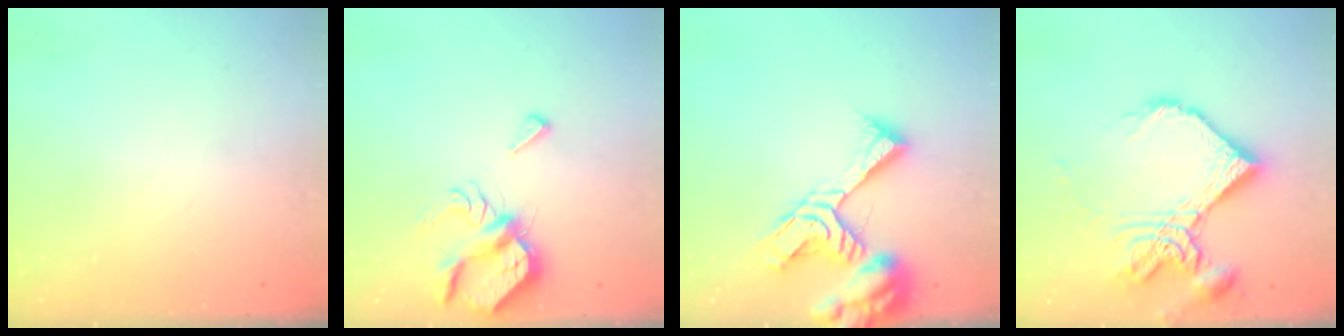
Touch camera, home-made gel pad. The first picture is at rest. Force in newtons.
{"total": 7.1, "press": 7.1, "slide": 0.8}
{"total": 15.9, "press": 15.8, "slide": 1.7}
{"total": 18.4, "press": 18.3, "slide": 1.8}